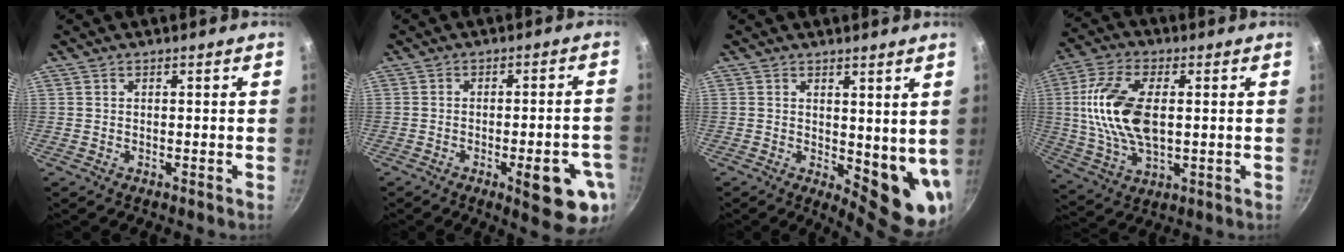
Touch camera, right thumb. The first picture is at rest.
{"total": 12.5, "force": [-4.6, 3.7, 11.0], "torque": [-0.116, 0.014, -0.056]}
{"total": 9.5, "force": [1.8, 4.5, 8.1], "torque": [-0.082, -0.027, 0.033]}
{"total": 15.5, "force": [1.6, 8.2, 13.1], "torque": [-0.252, 0.003, 0.028]}